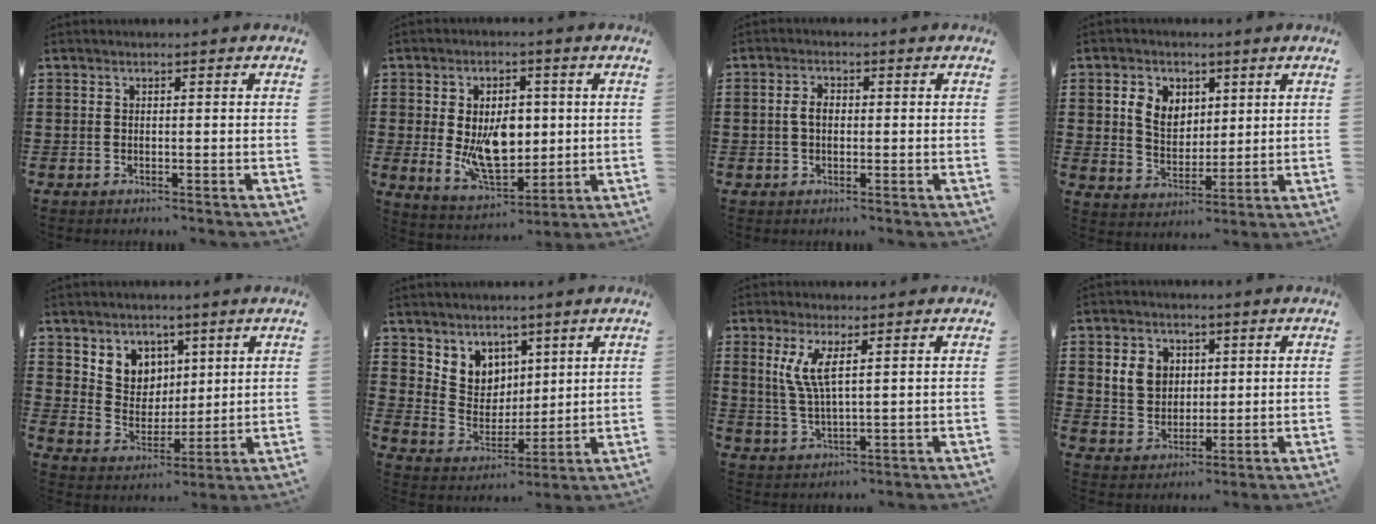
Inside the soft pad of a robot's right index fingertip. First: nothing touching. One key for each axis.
{"total": 9.8, "fx": 0.2, "fy": 5.9, "fz": 7.8, "tx": -0.129, "ty": 0.000, "tz": 0.001}
{"total": 2.2, "fx": 0.0, "fy": 1.4, "fz": 1.7, "tx": -0.035, "ty": 0.007, "tz": -0.001}
{"total": 5.7, "fx": 1.9, "fy": 4.7, "fz": 2.6, "tx": -0.064, "ty": 0.013, "tz": 0.032}
{"total": 6.4, "fx": 4.0, "fy": 5.0, "fz": -0.2, "tx": -0.028, "ty": -0.017, "tz": 0.075}
{"total": 6.4, "fx": 4.2, "fy": 4.8, "fz": -0.4, "tx": -0.034, "ty": -0.020, "tz": 0.083}
{"total": 5.4, "fx": 2.1, "fy": 1.3, "fz": 4.9, "tx": -0.111, "ty": -0.002, "tz": 0.032}
{"total": 5.8, "fx": 1.9, "fy": 5.0, "fz": 2.2, "tx": -0.066, "ty": 0.018, "tz": 0.034}